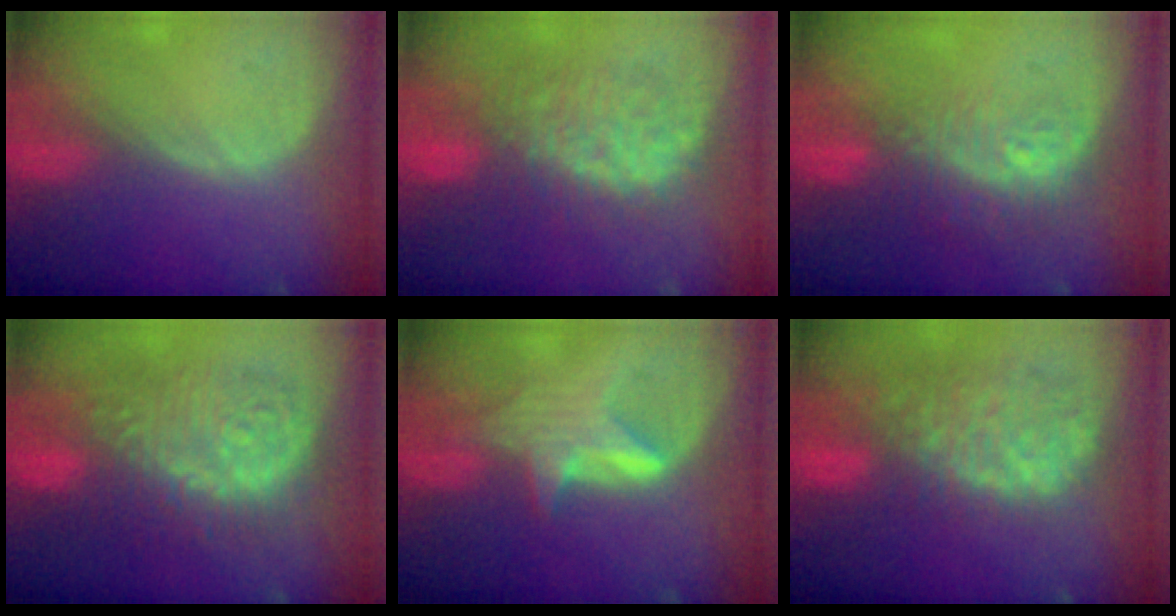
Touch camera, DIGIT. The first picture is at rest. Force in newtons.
{"total": 9.1, "press": 8.9, "slide": 1.7}
{"total": 9.6, "press": 8.0, "slide": 5.4}
{"total": 13.4, "press": 13.4, "slide": 1.3}
{"total": 5.6, "press": 5.6, "slide": 0.4}
{"total": 11.7, "press": 9.8, "slide": 6.4}